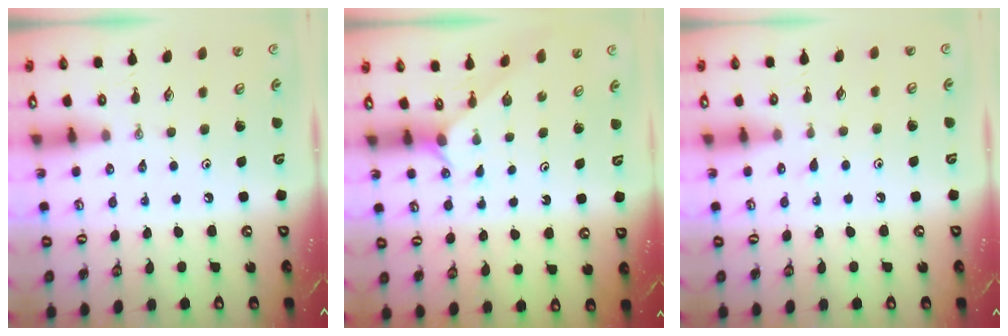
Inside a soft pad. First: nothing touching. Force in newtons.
{"total": 0.9, "press": 0.9, "slide": 0.1}
{"total": 5.9, "press": 5.8, "slide": 0.5}